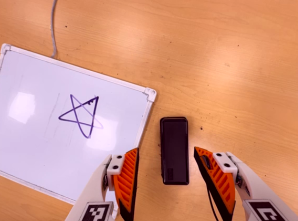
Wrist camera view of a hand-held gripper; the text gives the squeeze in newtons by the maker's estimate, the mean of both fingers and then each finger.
{"total": 0.0}